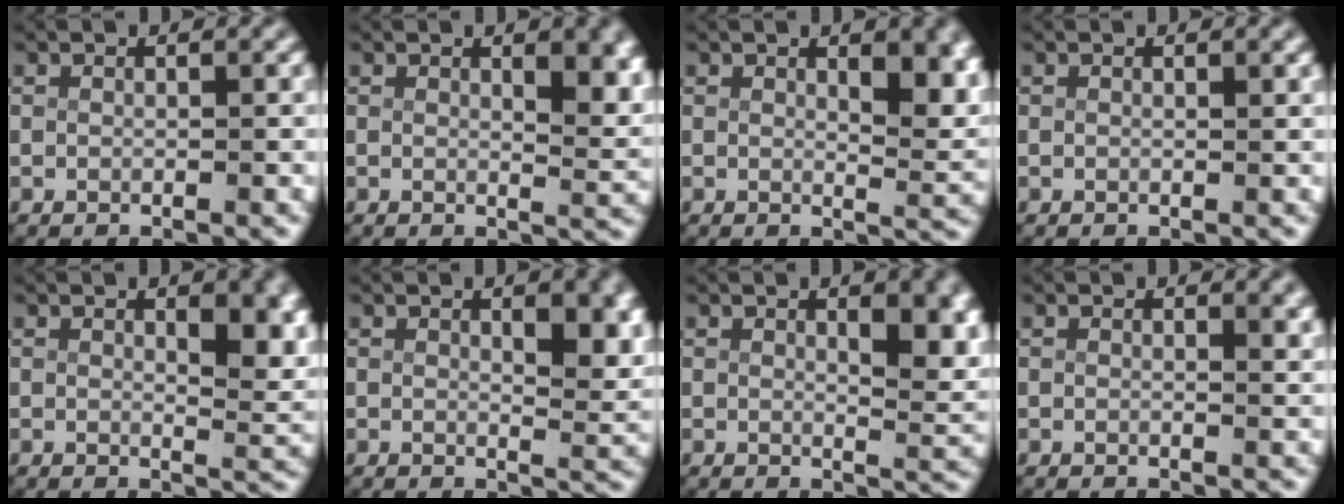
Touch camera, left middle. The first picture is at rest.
{"total": 3.4, "force": [1.5, 1.1, 2.8], "torque": [-0.028, -0.016, 0.026]}
{"total": 4.1, "force": [1.8, 1.5, 3.4], "torque": [-0.034, -0.018, 0.031]}
{"total": 0.0}
{"total": 4.1, "force": [1.7, 1.4, 3.5], "torque": [-0.034, -0.016, 0.029]}
{"total": 3.6, "force": [1.5, 1.2, 3.0], "torque": [-0.033, -0.017, 0.026]}
{"total": 4.5, "force": [1.7, 1.4, 3.9], "torque": [-0.039, -0.014, 0.029]}
{"total": 0.9, "force": [0.8, 0.2, 0.5], "torque": [-0.004, -0.008, 0.012]}